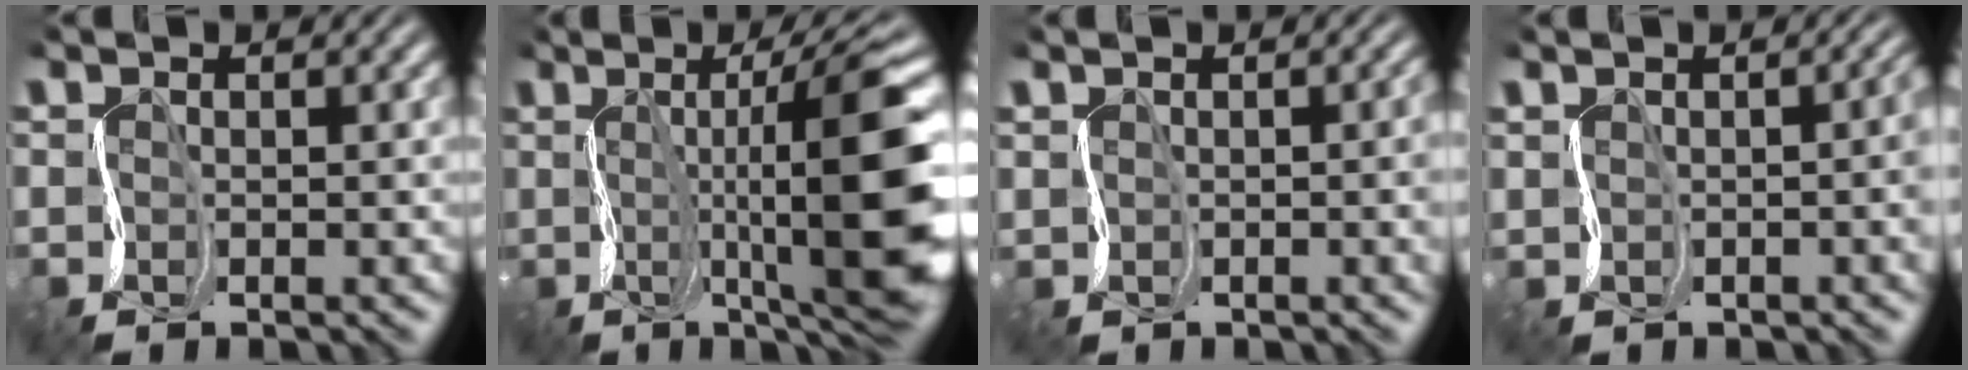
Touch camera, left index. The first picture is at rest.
{"total": 11.0, "force": [0.3, 2.0, 10.8], "torque": [-0.161, 0.008, 0.013]}
{"total": 1.5, "force": [0.2, 0.9, 1.3], "torque": [-0.010, 0.003, 0.008]}
{"total": 1.7, "force": [0.2, 0.5, 1.6], "torque": [-0.012, -0.001, 0.010]}